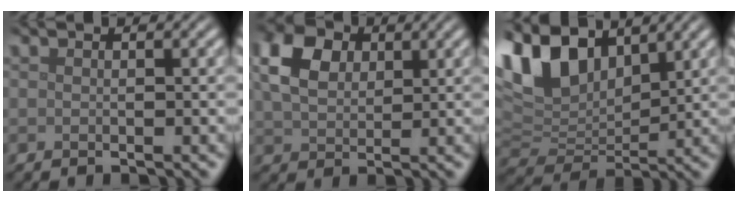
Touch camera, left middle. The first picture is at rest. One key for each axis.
{"total": 5.9, "fx": 2.2, "fy": 4.2, "fz": 3.6, "tx": -0.095, "ty": 0.010, "tz": 0.038}
{"total": 9.9, "fx": 5.2, "fy": 5.7, "fz": 6.1, "tx": -0.153, "ty": 0.013, "tz": 0.095}